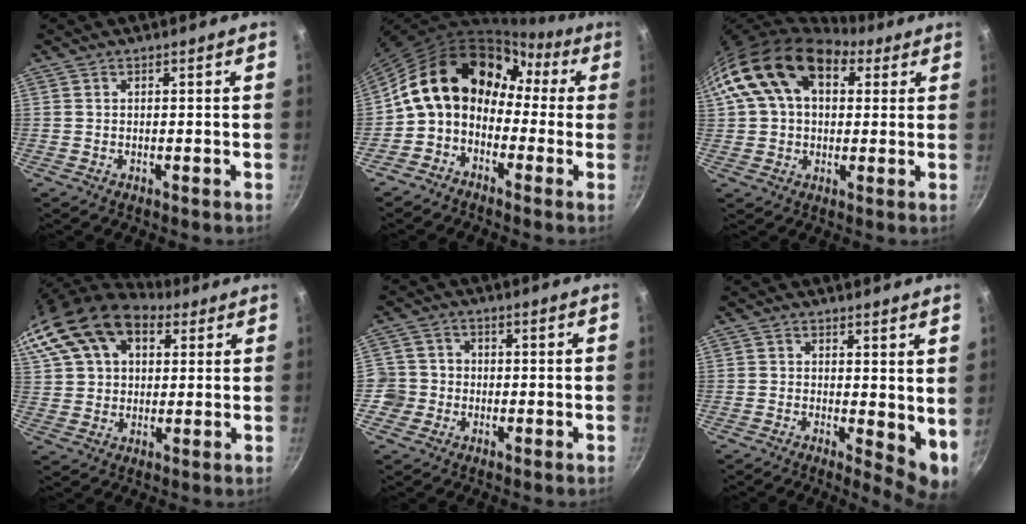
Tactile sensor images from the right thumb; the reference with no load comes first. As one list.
[{"total": 15.1, "force": [-0.4, 11.7, 9.6], "torque": [-0.135, 0.059, -0.032]}, {"total": 19.1, "force": [6.6, 12.4, 12.9], "torque": [-0.217, 0.022, 0.101]}, {"total": 20.0, "force": [9.9, 12.6, 11.9], "torque": [-0.226, 0.016, 0.174]}, {"total": 5.1, "force": [-1.1, 4.9, 1.0], "torque": [0.015, 0.013, -0.028]}, {"total": 6.5, "force": [0.7, 2.8, 5.8], "torque": [-0.067, -0.015, 0.010]}]